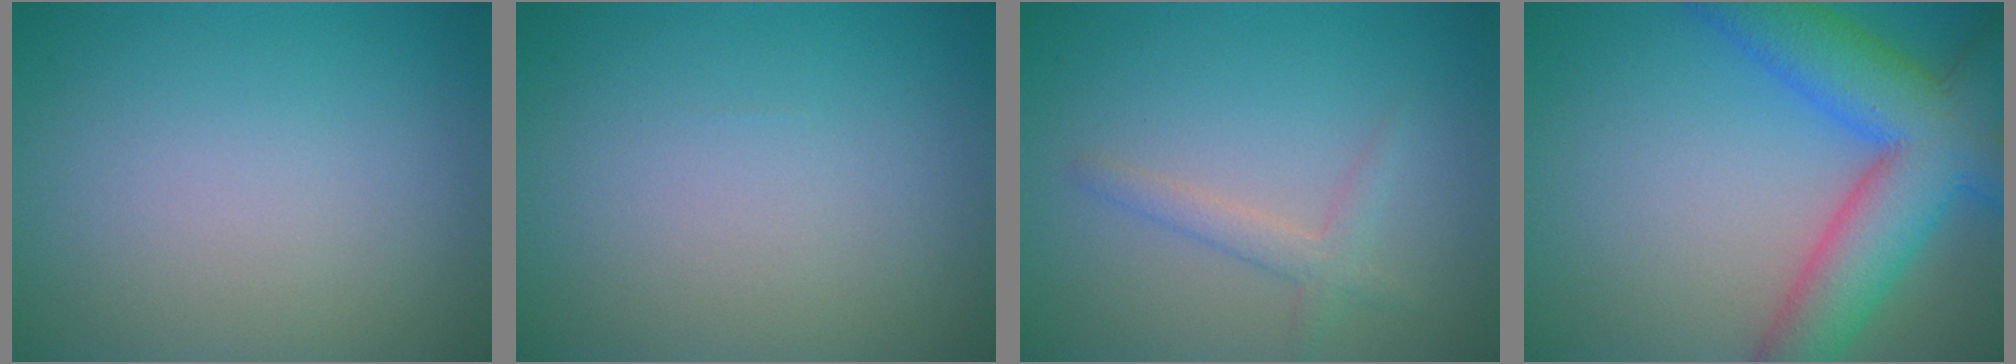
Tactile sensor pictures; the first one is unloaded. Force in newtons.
{"total": 0.0}
{"total": 1.9, "press": 1.9, "slide": 0.1}
{"total": 10.4, "press": 10.4, "slide": 0.5}